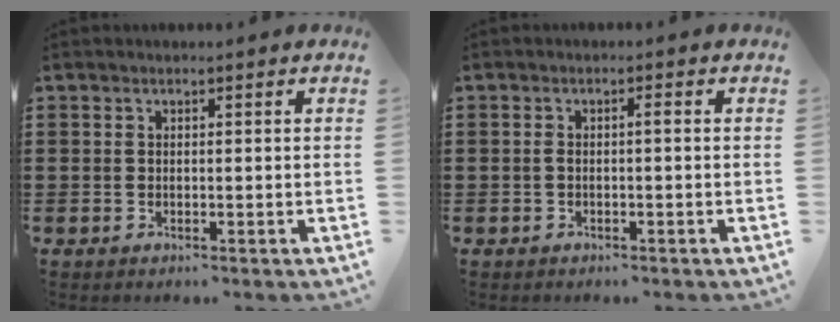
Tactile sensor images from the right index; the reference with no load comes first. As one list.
[{"total": 1.3, "force": [-0.3, 0.2, 1.2], "torque": [-0.024, 0.002, -0.006]}]